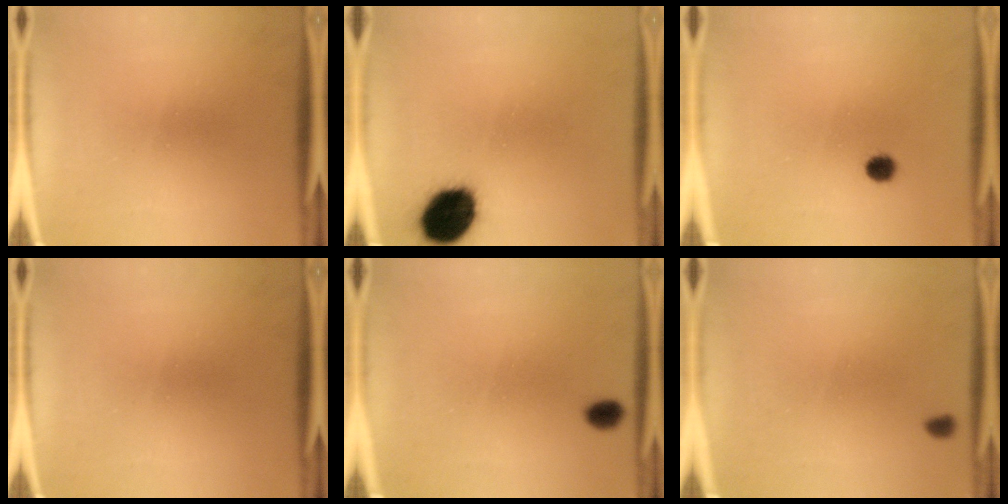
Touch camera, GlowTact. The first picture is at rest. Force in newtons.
{"total": 14.5}
{"total": 2.6}
{"total": 0.0}
{"total": 1.7}
{"total": 0.7}